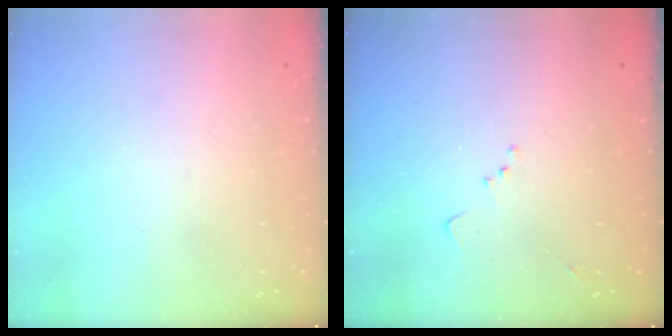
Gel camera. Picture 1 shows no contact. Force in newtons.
{"total": 7.9, "press": 7.8, "slide": 0.9}